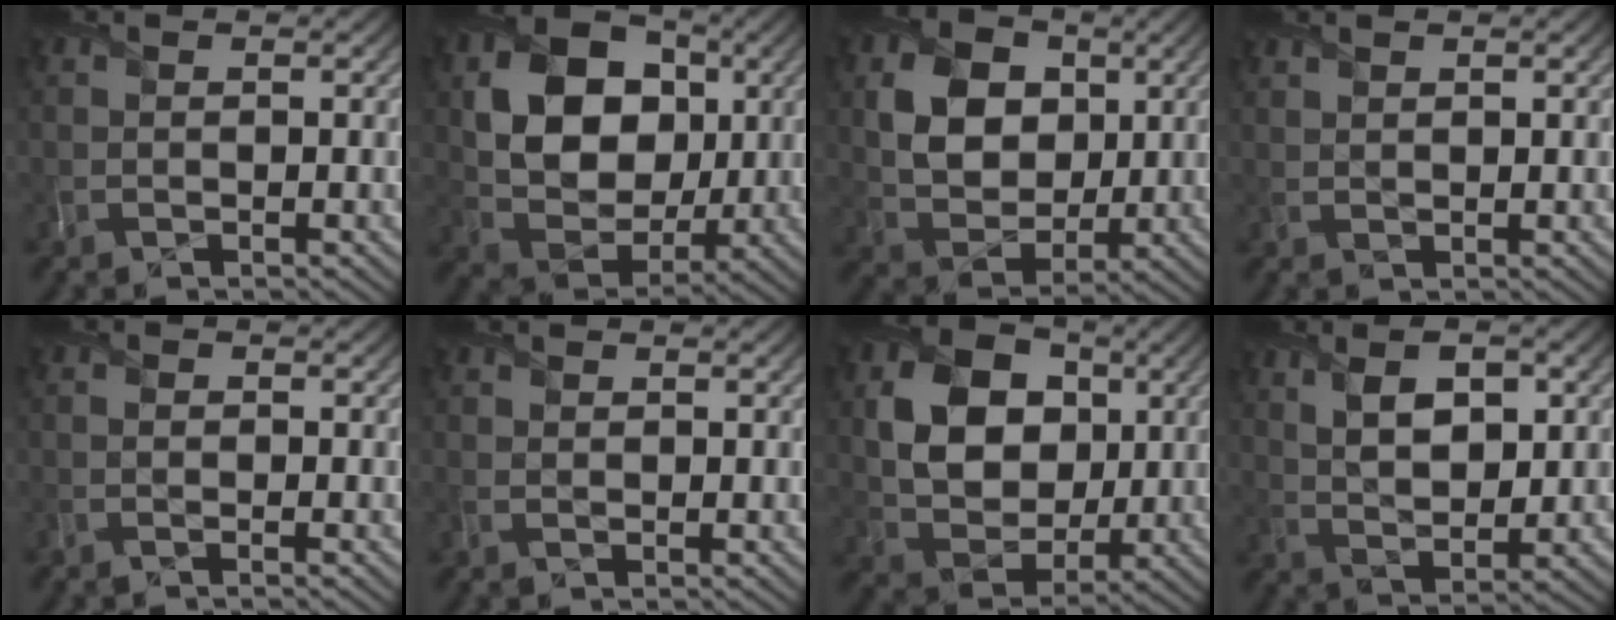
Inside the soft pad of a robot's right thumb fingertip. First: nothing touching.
{"total": 11.9, "force": [2.5, 9.1, 7.3], "torque": [-0.152, -0.002, 0.040]}
{"total": 8.9, "force": [2.4, 6.8, 5.3], "torque": [-0.121, 0.001, 0.035]}
{"total": 1.1, "force": [1.1, 0.2, 0.2], "torque": [-0.010, 0.003, 0.026]}
{"total": 0.9, "force": [-0.4, 0.4, 0.7], "torque": [-0.012, -0.001, -0.015]}
{"total": 1.1, "force": [0.0, 1.0, 0.5], "torque": [-0.012, -0.002, 0.002]}
{"total": 10.9, "force": [2.4, 8.4, 6.6], "torque": [-0.144, 0.002, 0.038]}
{"total": 7.2, "force": [2.6, 3.5, 5.7], "torque": [-0.106, 0.005, 0.048]}